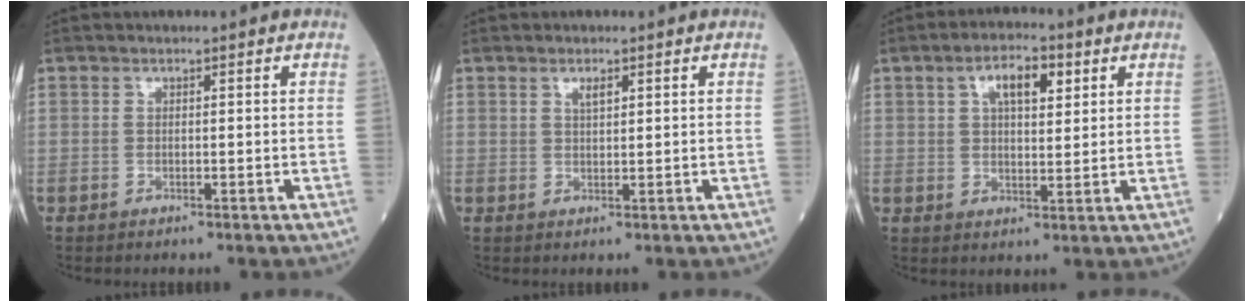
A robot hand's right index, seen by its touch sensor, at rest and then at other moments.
{"total": 1.7, "force": [1.0, 0.5, 1.3], "torque": [-0.024, 0.000, 0.019]}
{"total": 6.7, "force": [2.9, 2.5, 5.5], "torque": [-0.093, 0.011, 0.047]}